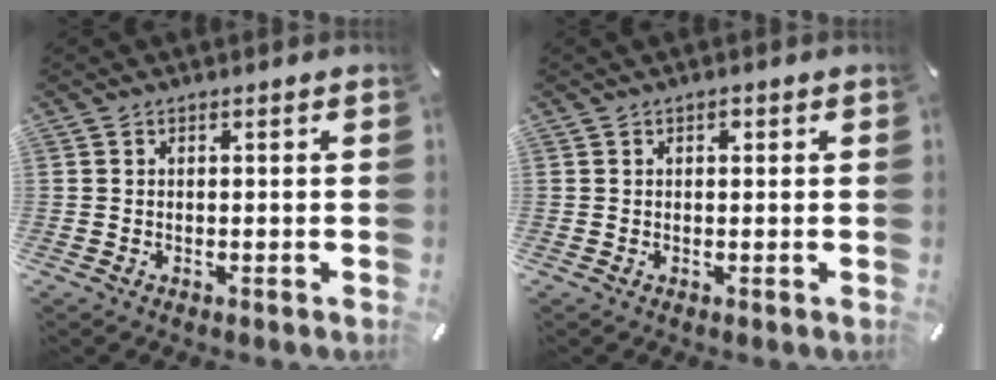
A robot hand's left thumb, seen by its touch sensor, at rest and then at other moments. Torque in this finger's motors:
{"motor_torque": [0.26, 0.46, 0.31, -0.21, 0.12]}